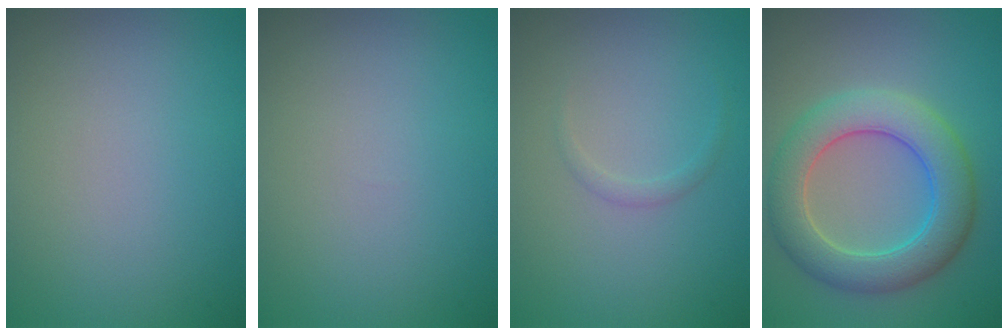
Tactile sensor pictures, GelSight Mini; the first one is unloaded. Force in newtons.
{"total": 0.0}
{"total": 0.8, "press": 0.8, "slide": 0.1}
{"total": 6.6, "press": 6.6, "slide": 0.2}